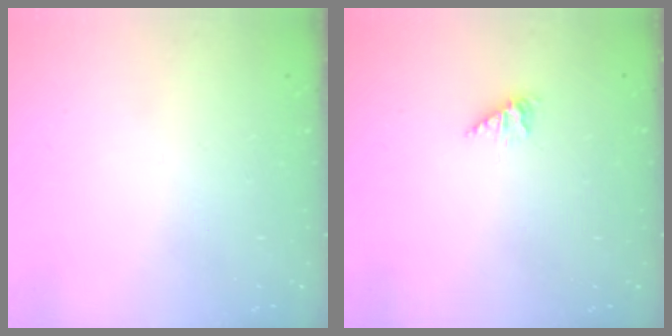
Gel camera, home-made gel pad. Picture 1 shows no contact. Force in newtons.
{"total": 1.8, "press": 1.7, "slide": 0.3}